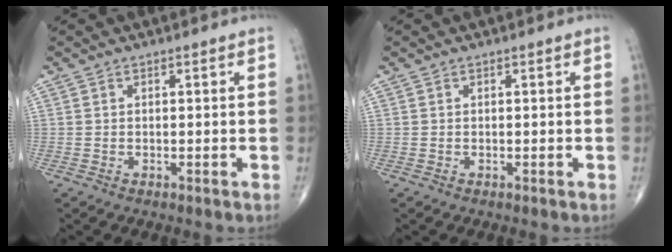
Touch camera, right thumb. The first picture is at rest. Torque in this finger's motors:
{"motor_torque": [0.00, 0.00, -0.03, -0.04, 0.00]}